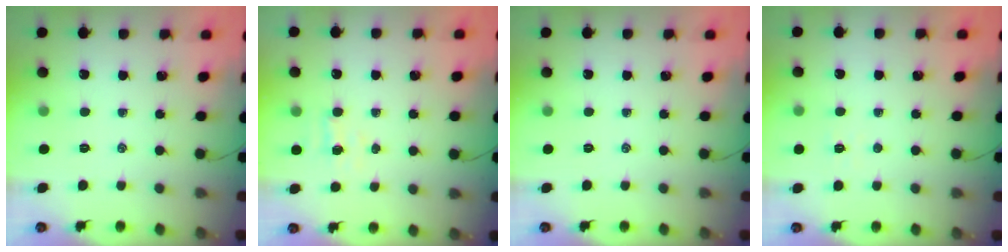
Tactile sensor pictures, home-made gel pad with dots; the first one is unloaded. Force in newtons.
{"total": 2.7, "press": 2.6, "slide": 0.7}
{"total": 0.0}
{"total": 2.6, "press": 2.6, "slide": 0.5}